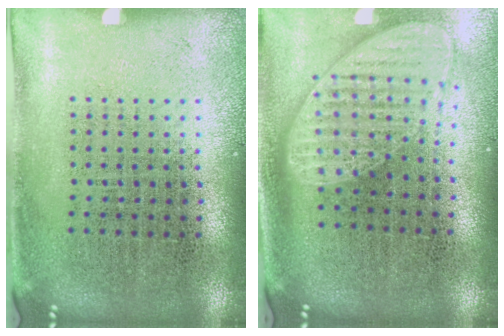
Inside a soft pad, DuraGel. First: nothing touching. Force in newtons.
{"total": 2.0, "press": 1.5, "slide": 1.2}